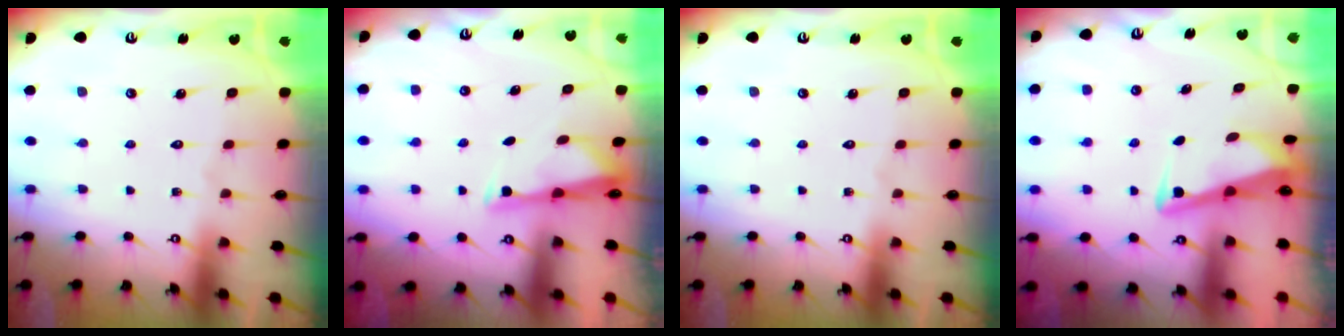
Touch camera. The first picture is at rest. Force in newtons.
{"total": 3.2, "press": 3.2, "slide": 0.4}
{"total": 0.0}
{"total": 3.3, "press": 3.3, "slide": 0.4}